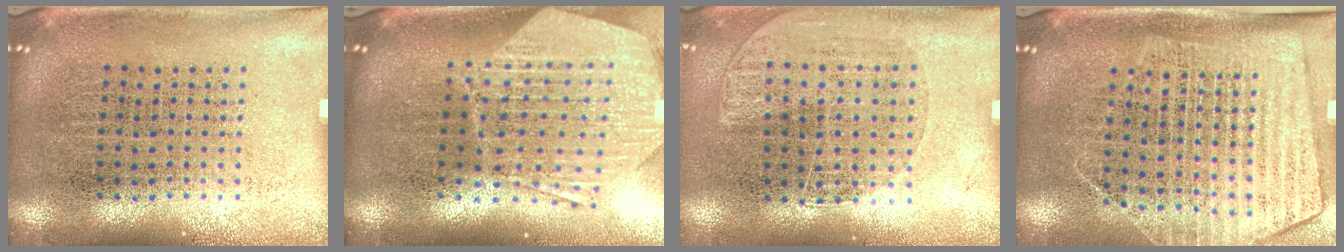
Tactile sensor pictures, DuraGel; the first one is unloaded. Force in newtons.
{"total": 2.9, "press": 2.3, "slide": 1.8}
{"total": 1.1, "press": 0.9, "slide": 0.5}
{"total": 1.8, "press": 1.5, "slide": 0.9}